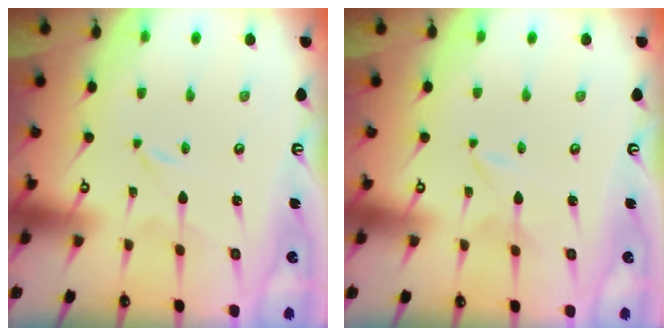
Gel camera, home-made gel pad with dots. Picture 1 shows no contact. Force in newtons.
{"total": 1.3, "press": 1.3, "slide": 0.1}